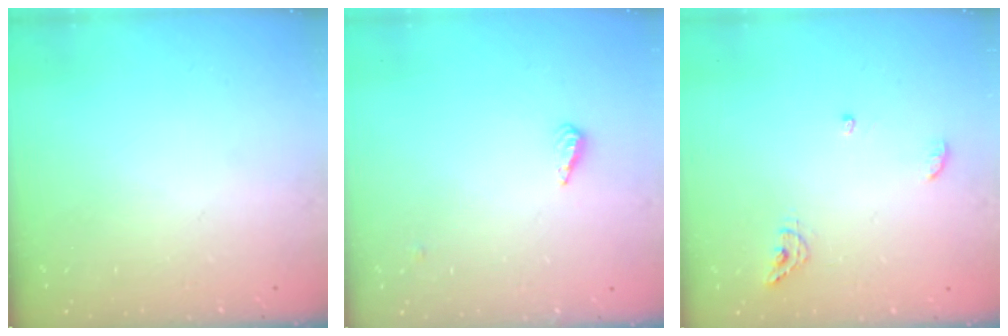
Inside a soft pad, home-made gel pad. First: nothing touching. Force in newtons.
{"total": 3.2, "press": 3.1, "slide": 0.3}
{"total": 6.8, "press": 6.8, "slide": 0.5}